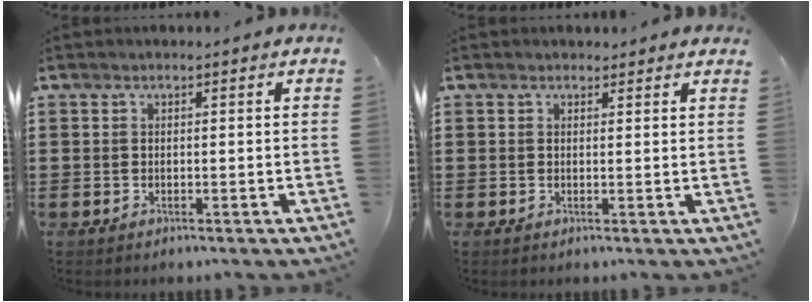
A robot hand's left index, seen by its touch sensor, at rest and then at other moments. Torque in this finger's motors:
{"motor_torque": [-0.29, -0.14, -0.10, -0.02]}